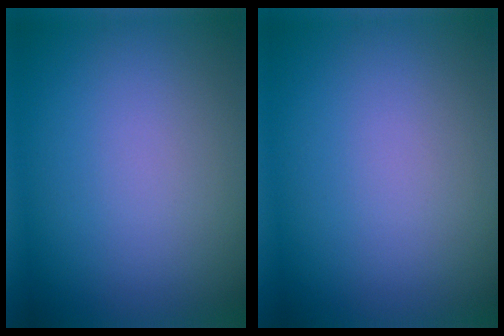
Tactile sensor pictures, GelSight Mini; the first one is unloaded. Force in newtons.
{"total": 0.0}